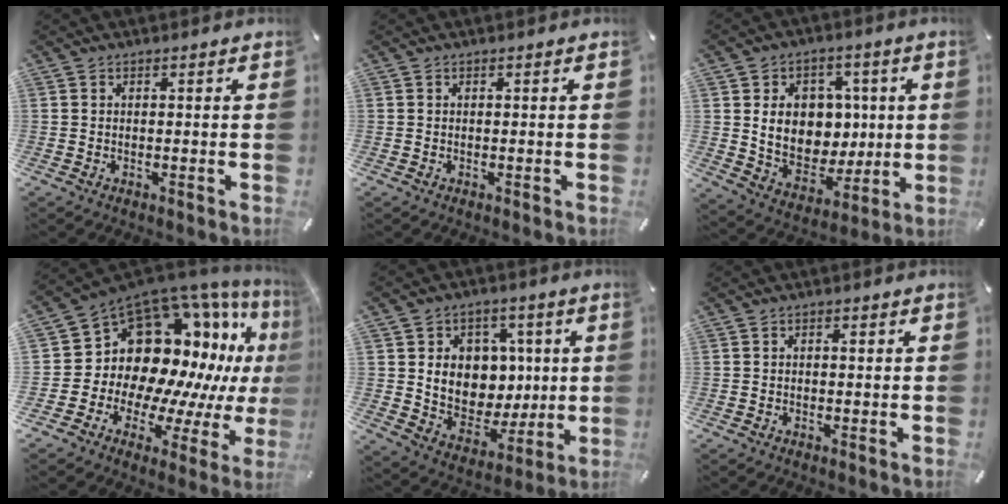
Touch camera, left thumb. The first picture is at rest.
{"total": 0.0}
{"total": 13.4, "force": [2.5, 11.4, 6.7], "torque": [-0.098, -0.014, 0.056]}
{"total": 16.9, "force": [6.9, 12.9, 8.4], "torque": [-0.113, -0.108, 0.147]}
{"total": 11.5, "force": [2.7, 10.3, 4.1], "torque": [-0.056, -0.028, 0.060]}
{"total": 1.0, "force": [0.1, 0.7, 0.7], "torque": [-0.013, 0.005, 0.000]}